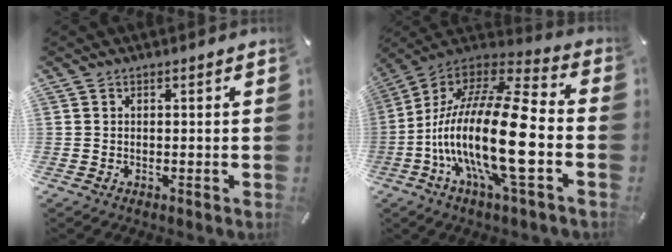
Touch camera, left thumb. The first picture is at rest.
{"total": 25.9, "force": [-6.1, 8.2, 23.8], "torque": [-0.508, 0.011, -0.111]}